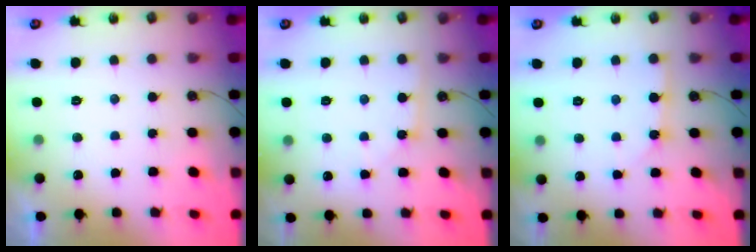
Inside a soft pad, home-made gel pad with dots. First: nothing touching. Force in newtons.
{"total": 2.5, "press": 2.5, "slide": 0.4}
{"total": 3.0, "press": 3.0, "slide": 0.4}